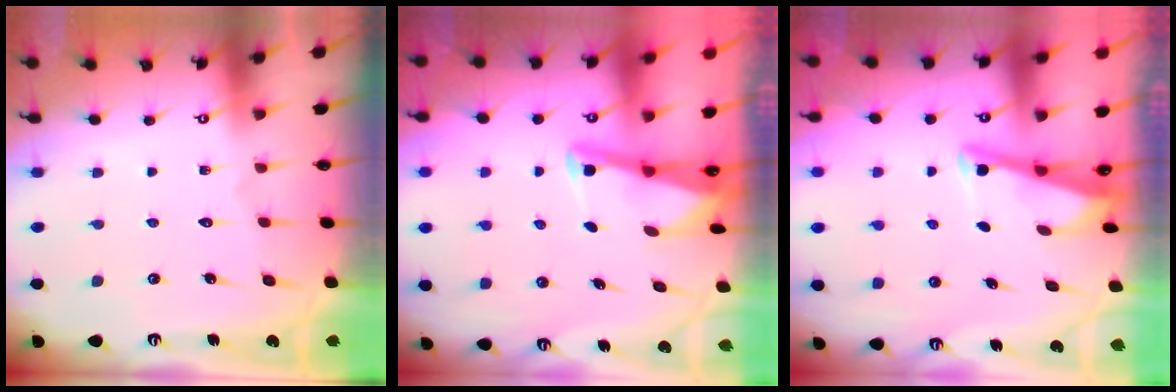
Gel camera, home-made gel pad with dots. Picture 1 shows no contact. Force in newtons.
{"total": 3.0, "press": 3.0, "slide": 0.4}
{"total": 3.5, "press": 3.5, "slide": 0.4}